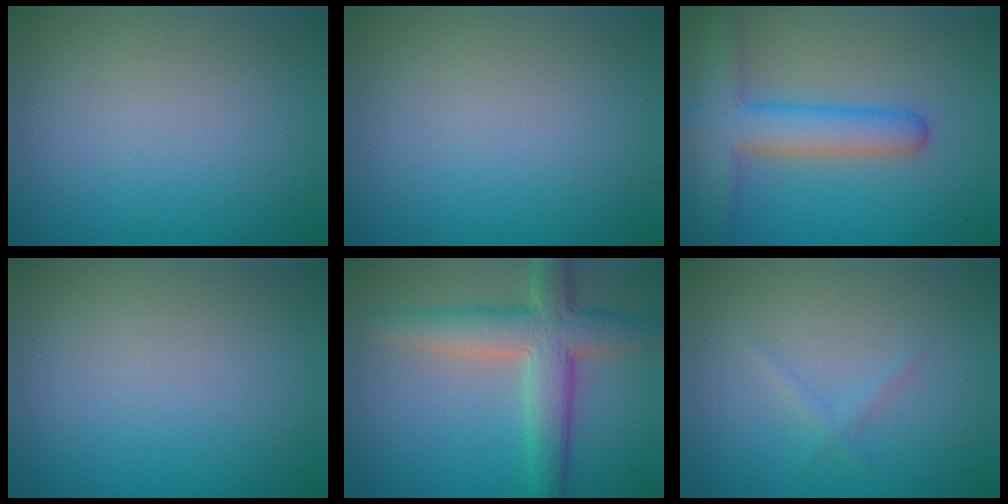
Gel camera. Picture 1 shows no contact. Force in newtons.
{"total": 0.0}
{"total": 5.8, "press": 5.8, "slide": 0.3}
{"total": 0.0}
{"total": 6.1, "press": 6.1, "slide": 0.4}
{"total": 0.9, "press": 0.9, "slide": 0.1}